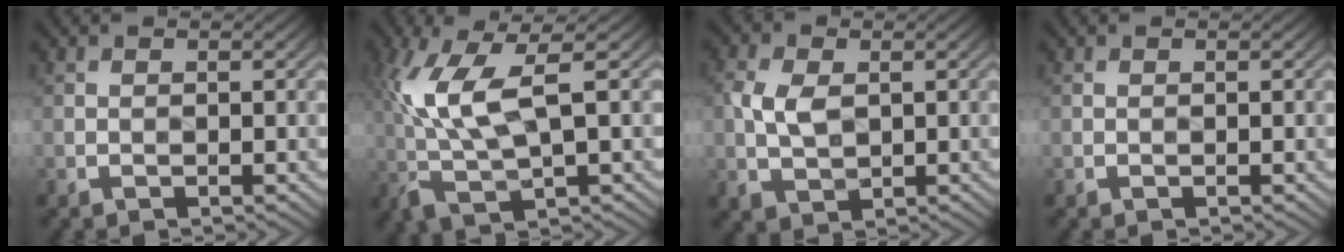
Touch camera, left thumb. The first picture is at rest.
{"total": 10.0, "force": [1.6, 3.4, 9.2], "torque": [-0.222, -0.001, 0.031]}
{"total": 4.8, "force": [0.4, 3.1, 3.6], "torque": [-0.091, 0.000, 0.011]}
{"total": 0.0}